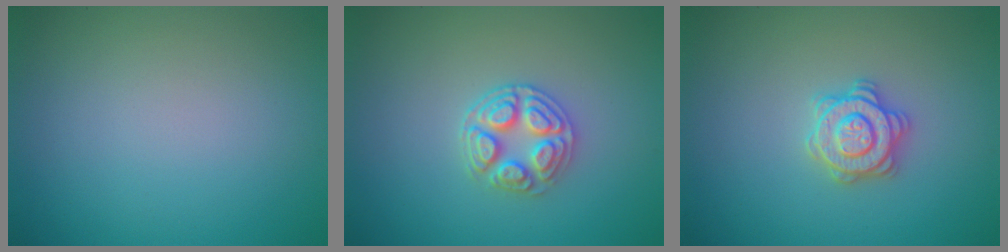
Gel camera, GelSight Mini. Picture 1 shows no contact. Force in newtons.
{"total": 3.5, "press": 3.3, "slide": 1.3}
{"total": 2.9, "press": 2.8, "slide": 0.6}